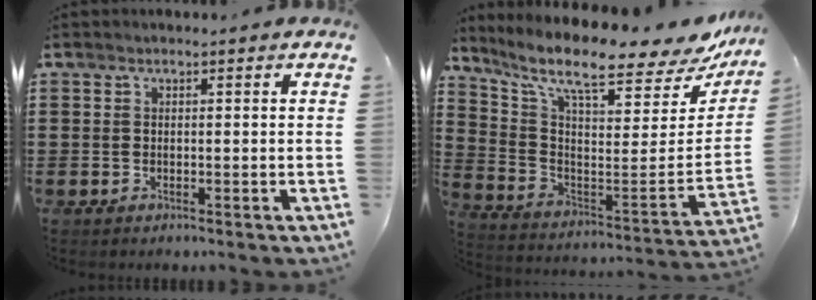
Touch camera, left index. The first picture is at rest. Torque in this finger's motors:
{"motor_torque": [2.14, 0.00, 1.05, 0.21]}